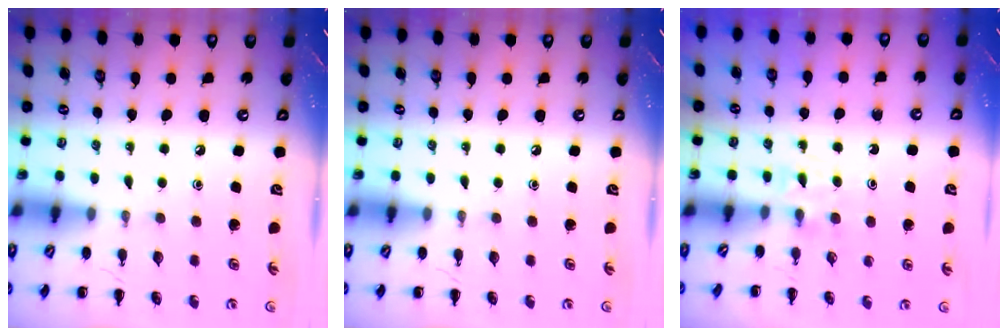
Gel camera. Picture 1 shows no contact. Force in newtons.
{"total": 0.0}
{"total": 2.8, "press": 2.5, "slide": 1.1}